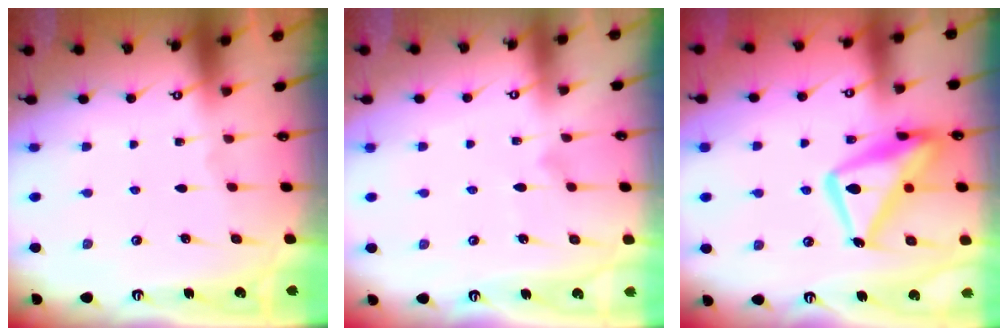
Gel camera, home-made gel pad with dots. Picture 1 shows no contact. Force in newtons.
{"total": 8.0, "press": 7.9, "slide": 0.4}
{"total": 18.2, "press": 18.1, "slide": 1.8}